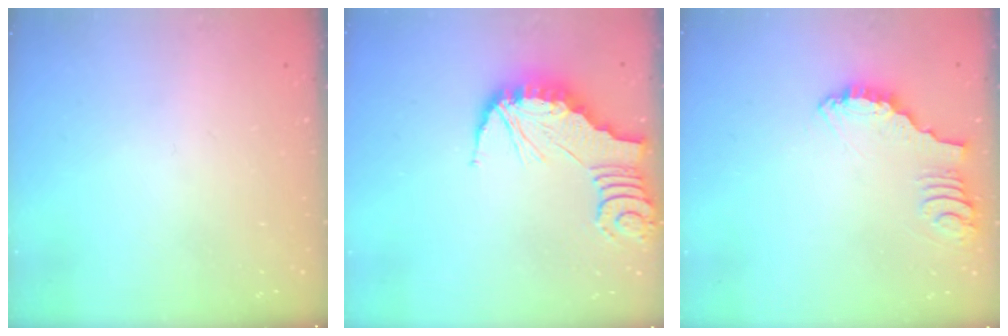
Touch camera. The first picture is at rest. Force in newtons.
{"total": 2.2, "press": 2.2, "slide": 0.2}
{"total": 2.8, "press": 2.8, "slide": 0.1}